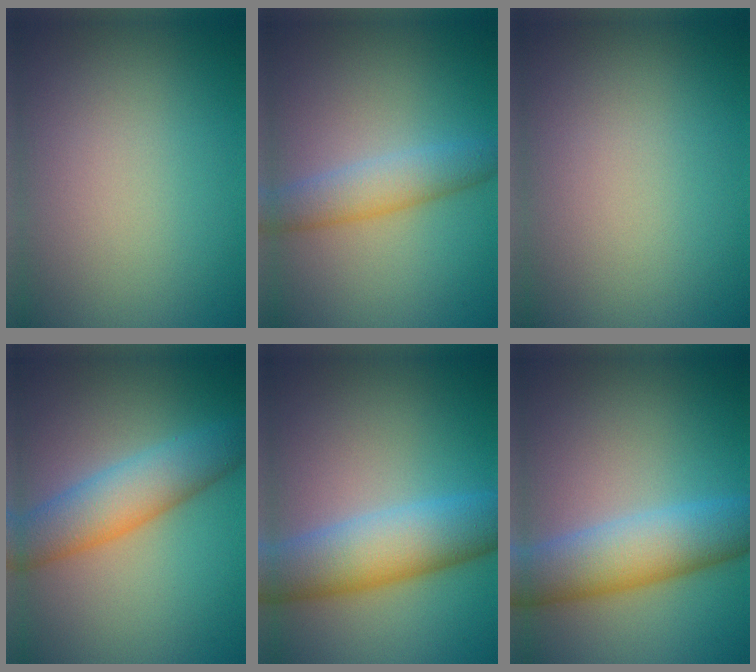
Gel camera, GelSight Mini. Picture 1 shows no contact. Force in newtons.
{"total": 3.4, "press": 3.4, "slide": 0.1}
{"total": 0.0}
{"total": 5.7, "press": 5.7, "slide": 0.1}
{"total": 7.3, "press": 7.3, "slide": 0.1}
{"total": 6.8, "press": 6.8, "slide": 0.1}